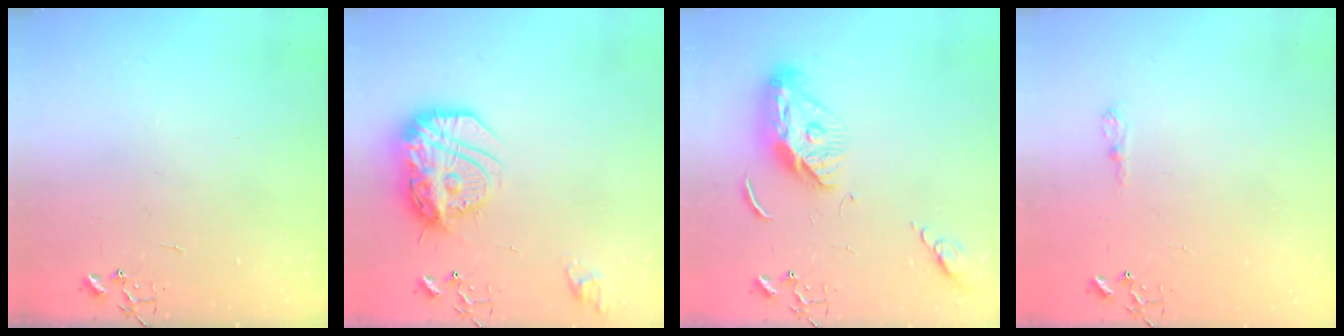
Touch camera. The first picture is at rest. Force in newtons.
{"total": 18.9, "press": 18.8, "slide": 1.8}
{"total": 13.1, "press": 13.0, "slide": 1.3}
{"total": 6.0, "press": 6.0, "slide": 0.7}